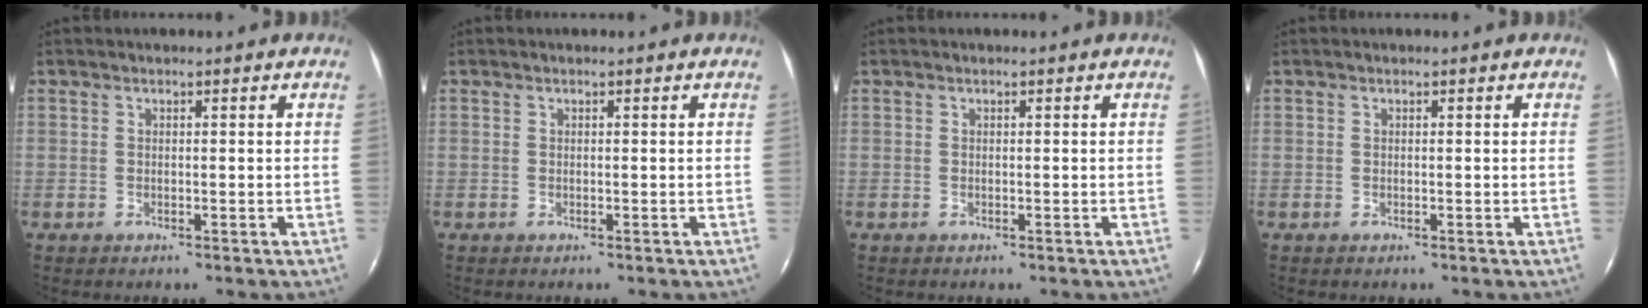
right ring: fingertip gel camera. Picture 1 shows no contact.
{"total": 0.0}
{"total": 0.0}
{"total": 0.0}